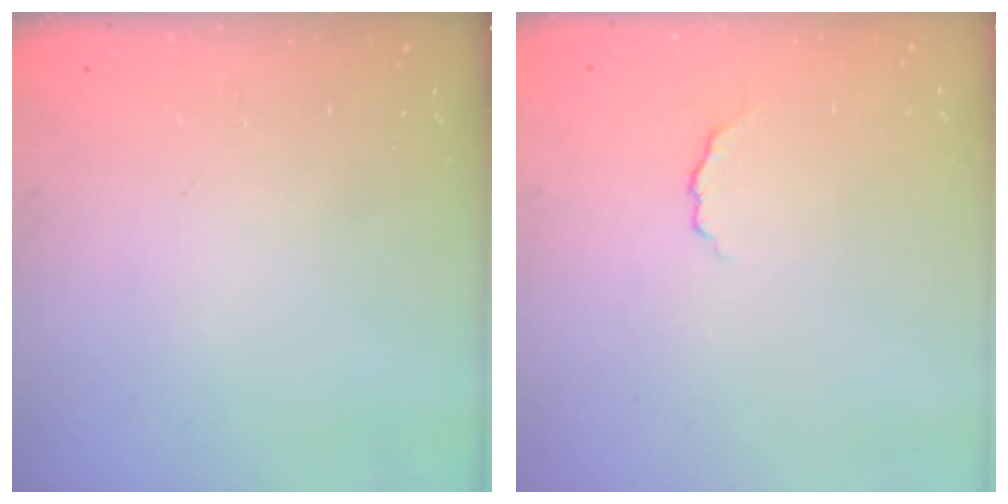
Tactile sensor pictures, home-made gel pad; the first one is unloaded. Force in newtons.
{"total": 3.4, "press": 3.3, "slide": 0.8}